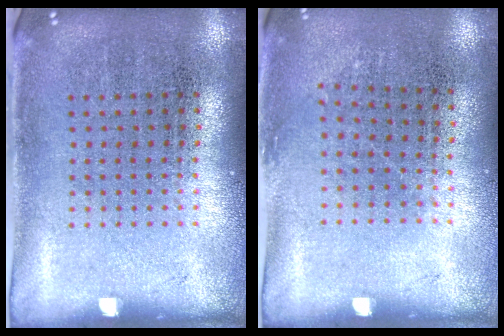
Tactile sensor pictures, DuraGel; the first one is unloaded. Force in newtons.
{"total": 0.8, "press": 0.6, "slide": 0.5}